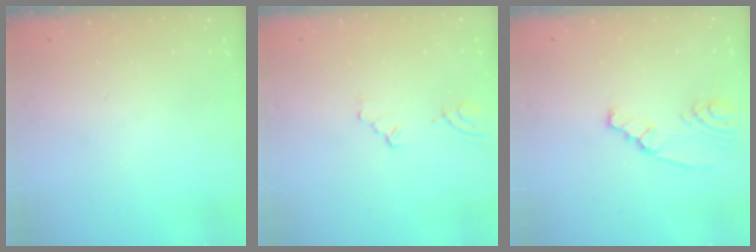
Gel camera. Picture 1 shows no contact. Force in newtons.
{"total": 5.1, "press": 4.5, "slide": 2.3}
{"total": 2.4, "press": 2.4, "slide": 0.3}